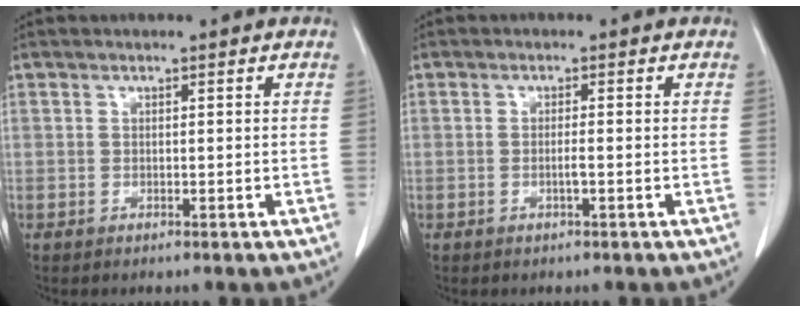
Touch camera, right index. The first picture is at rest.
{"total": 1.3, "force": [-0.5, 0.0, 1.2], "torque": [-0.025, 0.000, -0.008]}